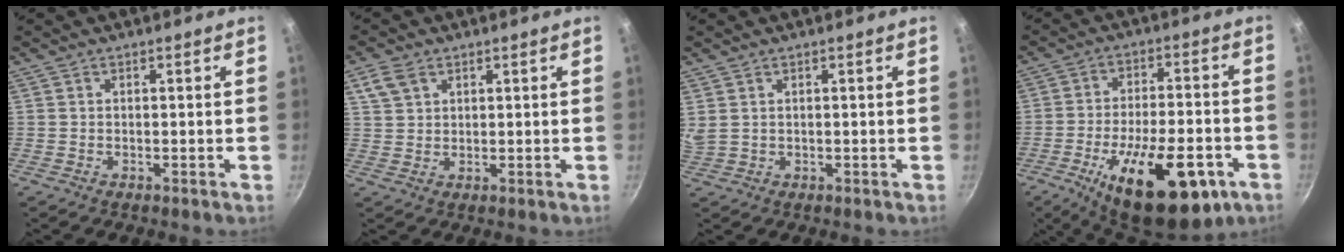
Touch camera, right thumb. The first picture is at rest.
{"total": 4.7, "force": [2.4, 3.3, 2.4], "torque": [-0.037, 0.001, 0.050]}
{"total": 2.5, "force": [1.2, 1.1, 1.9], "torque": [-0.039, 0.000, 0.030]}
{"total": 21.0, "force": [-9.4, 8.5, 16.8], "torque": [-0.238, 0.022, -0.135]}